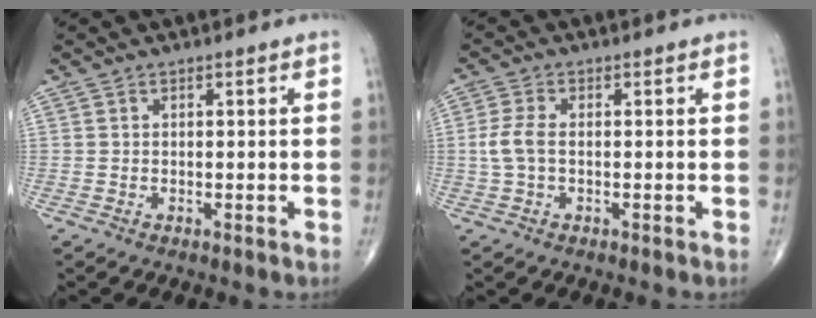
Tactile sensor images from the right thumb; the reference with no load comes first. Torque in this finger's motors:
{"motor_torque": [-0.15, 0.26, 0.52, 0.03, 0.03]}